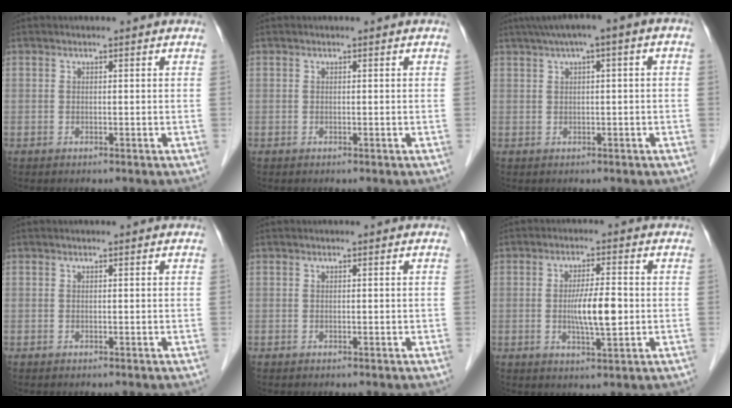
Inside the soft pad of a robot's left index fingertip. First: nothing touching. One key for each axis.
{"total": 0.0}
{"total": 6.3, "fx": 2.3, "fy": 1.0, "fz": 5.8, "tx": -0.098, "ty": 0.037, "tz": 0.032}
{"total": 0.0}
{"total": 0.0}
{"total": 6.0, "fx": -0.4, "fy": 0.9, "fz": 5.9, "tx": -0.112, "ty": -0.006, "tz": -0.008}